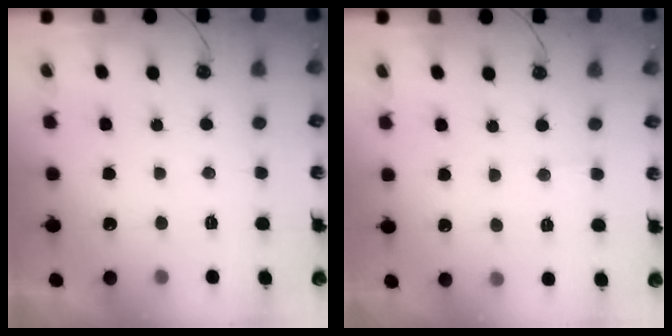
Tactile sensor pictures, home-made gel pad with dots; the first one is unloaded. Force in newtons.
{"total": 5.2, "press": 5.1, "slide": 0.7}